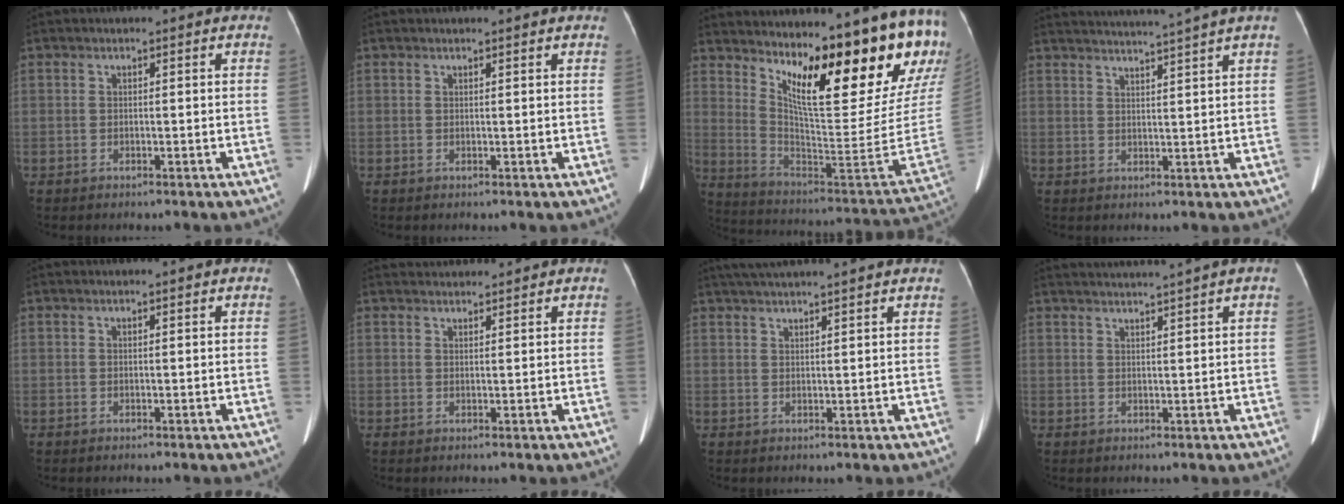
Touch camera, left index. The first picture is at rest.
{"total": 2.1, "force": [2.0, 0.1, 0.8], "torque": [-0.010, 0.011, 0.021]}
{"total": 25.5, "force": [18.7, 2.6, 17.1], "torque": [-0.267, -0.079, 0.264]}
{"total": 10.5, "force": [9.4, -2.6, 4.0], "torque": [-0.057, -0.012, 0.123]}
{"total": 1.0, "force": [0.9, 0.0, 0.4], "torque": [-0.007, 0.007, 0.014]}
{"total": 4.3, "force": [4.2, 0.2, 0.5], "torque": [-0.009, 0.032, 0.064]}
{"total": 12.5, "force": [11.0, -0.3, 5.9], "torque": [-0.101, 0.039, 0.152]}
{"total": 6.8, "force": [5.9, -2.1, 2.6], "torque": [-0.031, 0.010, 0.083]}